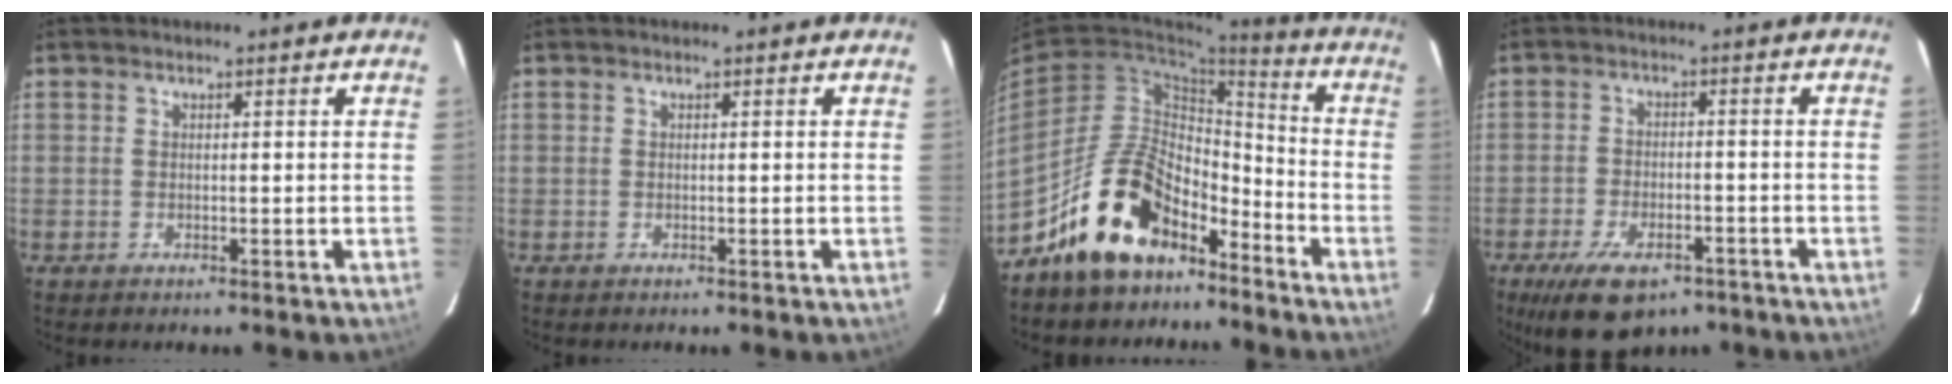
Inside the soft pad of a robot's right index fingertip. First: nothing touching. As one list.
[{"total": 0.0}, {"total": 16.3, "force": [-11.2, 8.2, 8.4], "torque": [-0.167, 0.035, -0.181]}, {"total": 12.5, "force": [-8.2, 5.9, 7.3], "torque": [-0.157, -0.019, -0.129]}]